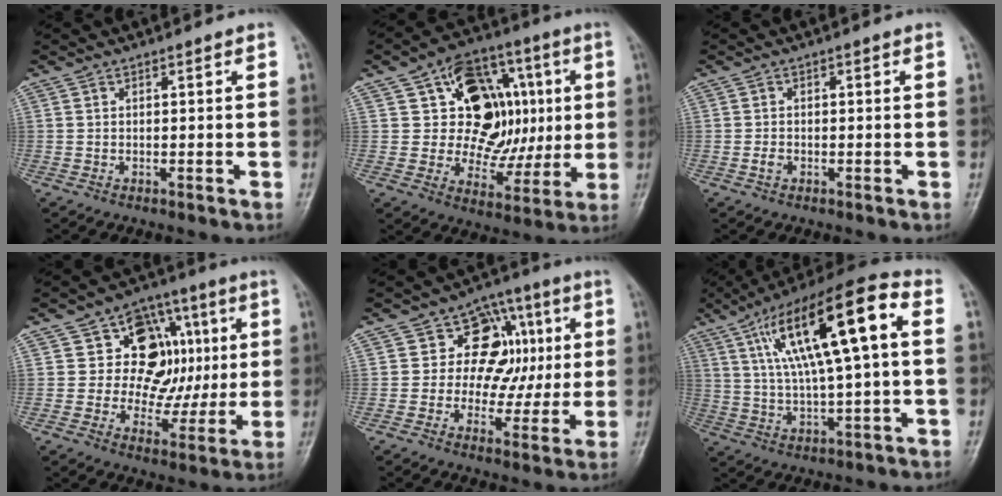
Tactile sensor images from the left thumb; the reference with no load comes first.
{"total": 18.7, "force": [3.6, 13.8, 12.1], "torque": [-0.107, 0.012, 0.064]}
{"total": 1.4, "force": [-0.6, 1.0, 0.7], "torque": [-0.012, 0.004, -0.012]}
{"total": 15.4, "force": [3.2, 11.9, 9.3], "torque": [-0.063, 0.008, 0.053]}
{"total": 12.6, "force": [2.4, 10.1, 7.2], "torque": [-0.030, 0.009, 0.033]}
{"total": 20.7, "force": [4.9, 5.5, 19.3], "torque": [-0.334, 0.025, 0.079]}